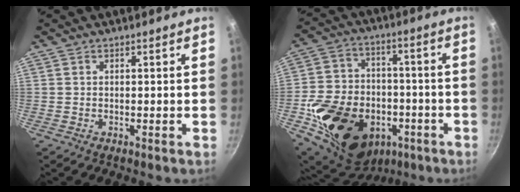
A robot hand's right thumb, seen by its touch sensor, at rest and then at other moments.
{"total": 24.4, "force": [-7.6, 18.4, 14.1], "torque": [-0.228, 0.055, -0.103]}